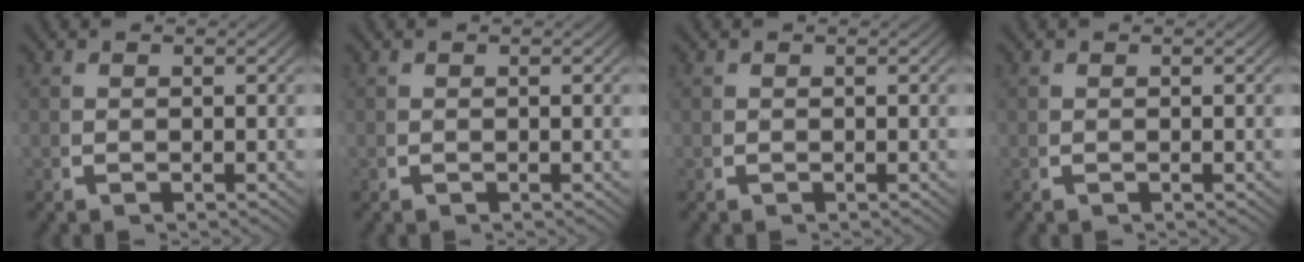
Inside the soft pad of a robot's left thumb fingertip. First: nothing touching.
{"total": 0.0}
{"total": 0.0}
{"total": 0.0}